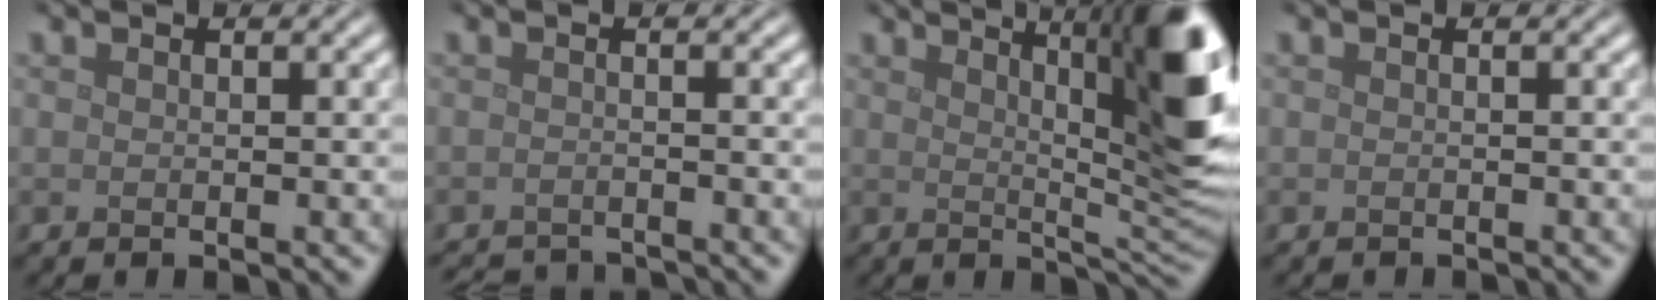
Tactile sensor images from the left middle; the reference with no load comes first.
{"total": 4.0, "force": [-3.9, 0.4, 0.8], "torque": [-0.015, -0.004, -0.061]}
{"total": 12.5, "force": [4.4, 3.5, 11.1], "torque": [-0.118, 0.015, 0.058]}
{"total": 0.8, "force": [-0.8, 0.0, 0.0], "torque": [0.002, -0.003, -0.014]}